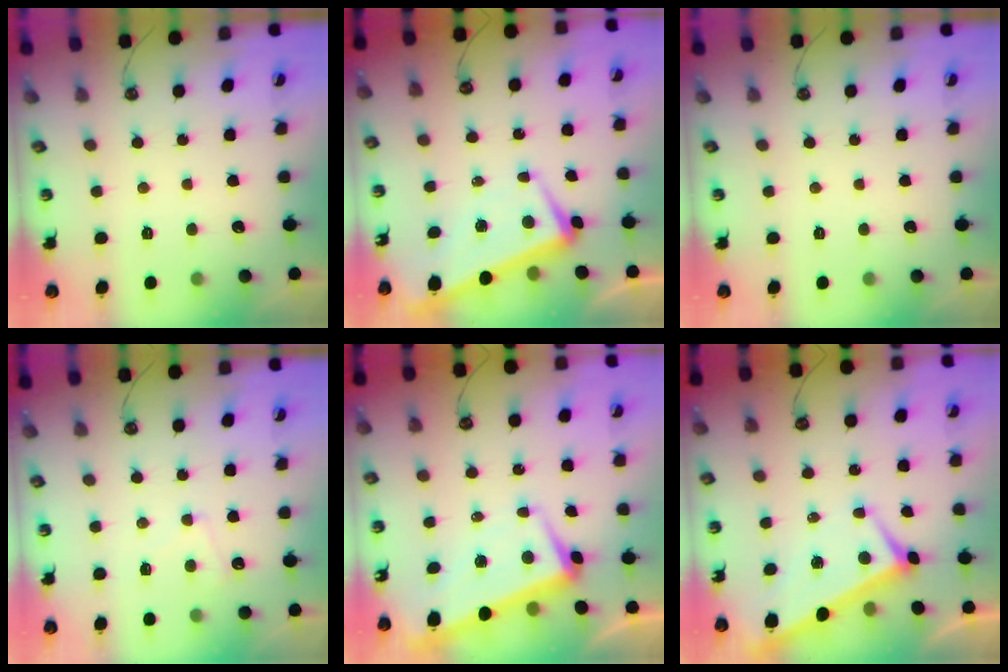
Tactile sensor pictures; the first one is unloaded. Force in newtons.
{"total": 0.8, "press": 0.1, "slide": 0.8}
{"total": 0.0}
{"total": 1.3, "press": 1.2, "slide": 0.6}
{"total": 2.1, "press": 0.3, "slide": 2.1}
{"total": 3.3, "press": 3.2, "slide": 0.9}